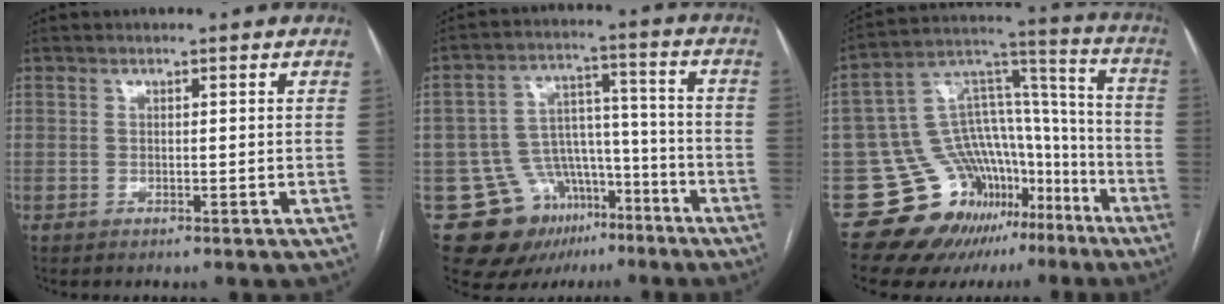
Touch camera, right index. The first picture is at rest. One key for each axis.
{"total": 14.3, "fx": -8.3, "fy": 10.7, "fz": 4.8, "tx": -0.074, "ty": 0.072, "tz": -0.115}
{"total": 20.8, "fx": -13.2, "fy": 13.9, "fz": 8.0, "tx": -0.116, "ty": 0.101, "tz": -0.192}